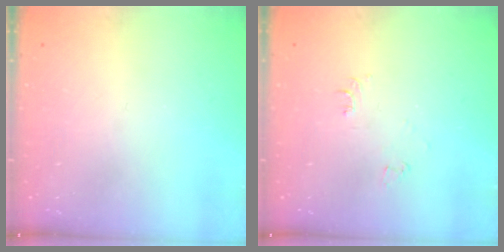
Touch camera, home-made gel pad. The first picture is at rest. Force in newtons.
{"total": 3.5, "press": 3.4, "slide": 0.5}